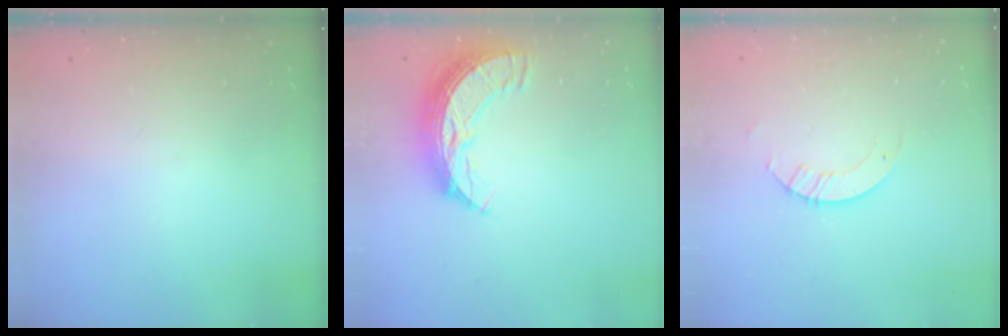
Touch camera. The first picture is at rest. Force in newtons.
{"total": 10.9, "press": 10.9, "slide": 0.9}
{"total": 3.3, "press": 3.3, "slide": 0.2}